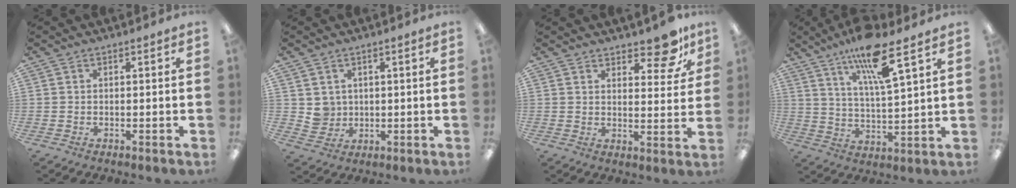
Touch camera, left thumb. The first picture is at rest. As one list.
[{"total": 3.9, "force": [1.6, 3.5, 0.2], "torque": [-0.009, -0.003, 0.031]}, {"total": 9.0, "force": [7.1, 3.4, 4.4], "torque": [-0.040, -0.048, 0.120]}, {"total": 13.4, "force": [8.9, 2.7, 9.6], "torque": [-0.174, -0.040, 0.149]}]